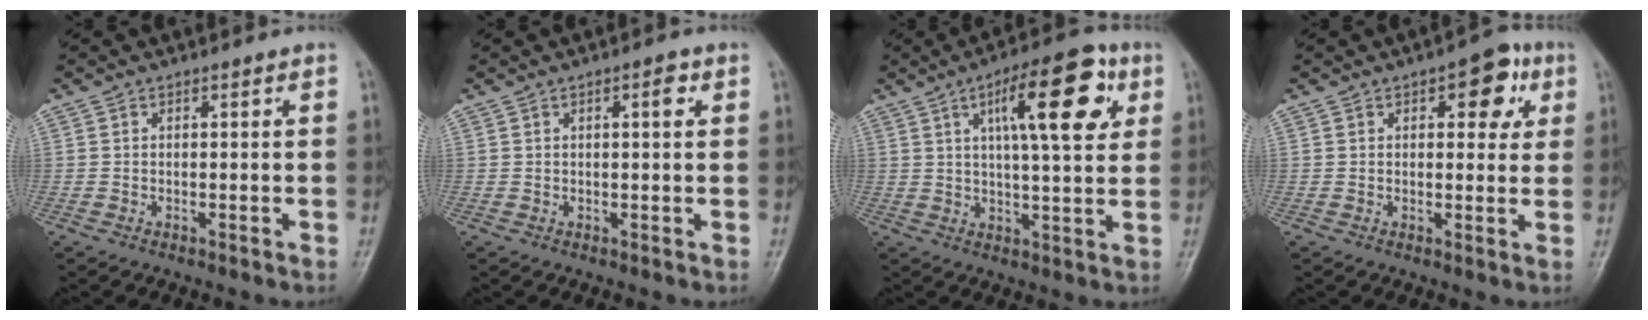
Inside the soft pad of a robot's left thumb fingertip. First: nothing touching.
{"total": 2.6, "force": [0.9, 0.8, 2.3], "torque": [-0.032, 0.002, 0.011]}
{"total": 15.3, "force": [5.7, 4.9, 13.3], "torque": [-0.171, -0.006, 0.076]}
{"total": 7.9, "force": [3.1, 3.9, 6.0], "torque": [-0.039, -0.002, 0.030]}